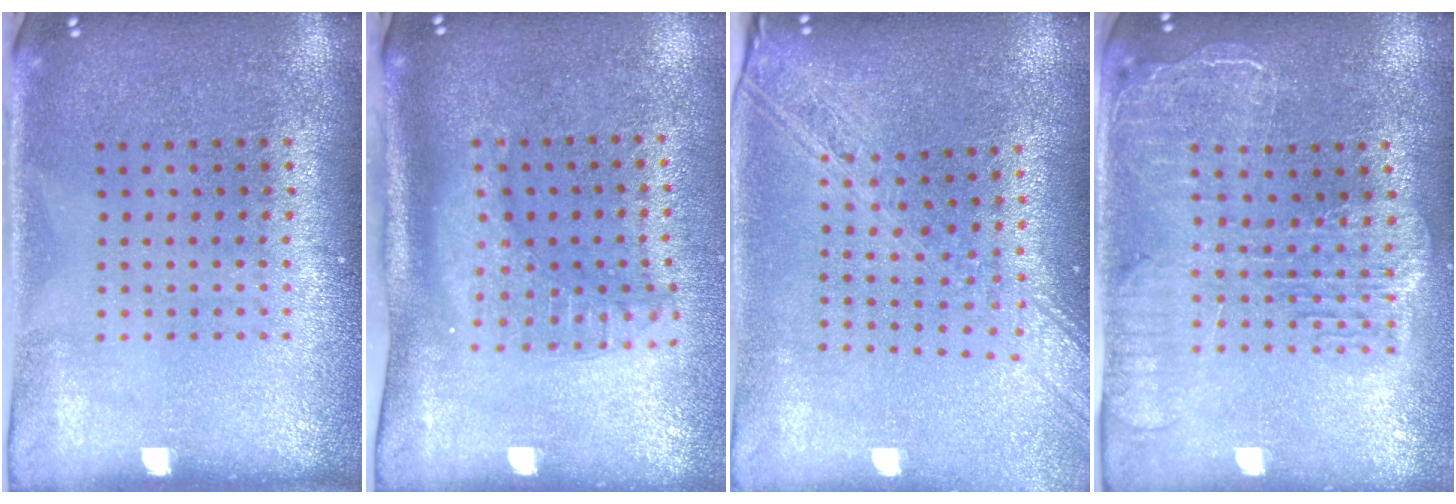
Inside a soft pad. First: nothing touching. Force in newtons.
{"total": 2.0, "press": 1.5, "slide": 1.3}
{"total": 2.2, "press": 1.8, "slide": 1.2}
{"total": 2.5, "press": 2.2, "slide": 1.2}